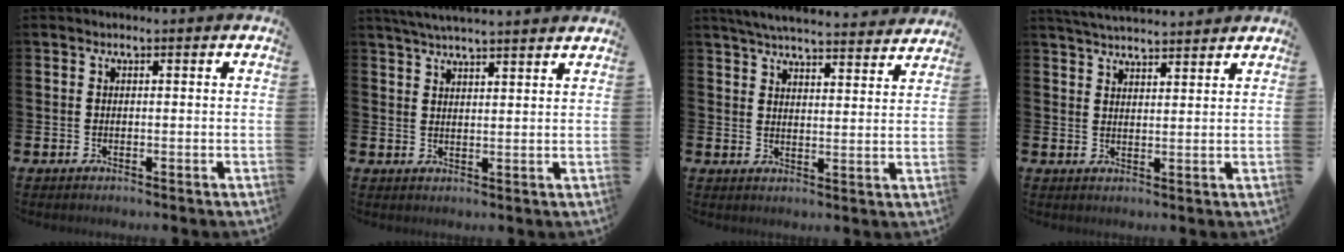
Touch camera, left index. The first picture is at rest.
{"total": 4.1, "force": [4.0, -0.2, 1.1], "torque": [-0.029, -0.011, 0.072]}
{"total": 5.7, "force": [5.6, 0.5, 1.2], "torque": [-0.039, -0.033, 0.099]}
{"total": 4.1, "force": [4.1, 0.1, 0.3], "torque": [-0.009, -0.021, 0.075]}